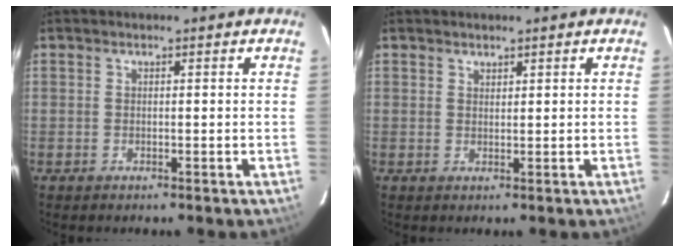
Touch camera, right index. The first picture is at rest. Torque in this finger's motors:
{"motor_torque": [0.05, 0.19, -0.07, -0.01]}